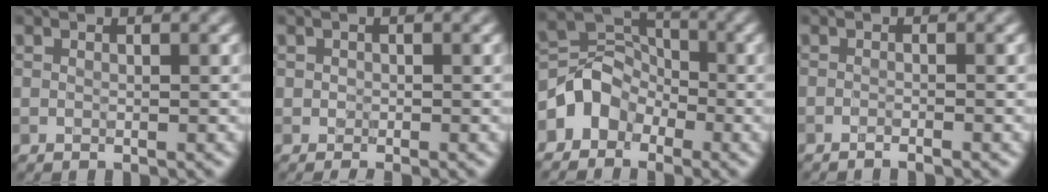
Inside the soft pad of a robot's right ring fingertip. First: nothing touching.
{"total": 0.7, "force": [-0.4, 0.6, 0.3], "torque": [-0.001, -0.003, -0.009]}
{"total": 4.0, "force": [-2.3, 3.0, 1.3], "torque": [-0.017, 0.008, -0.050]}
{"total": 1.1, "force": [-0.8, 0.2, 0.8], "torque": [-0.011, 0.000, -0.018]}